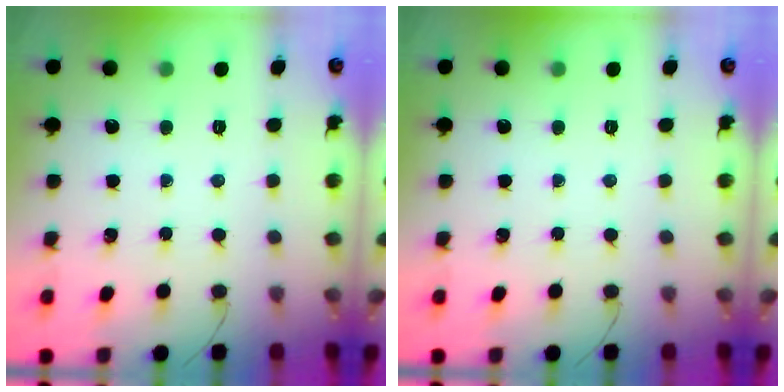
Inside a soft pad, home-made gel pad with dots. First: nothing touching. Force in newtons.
{"total": 0.0}